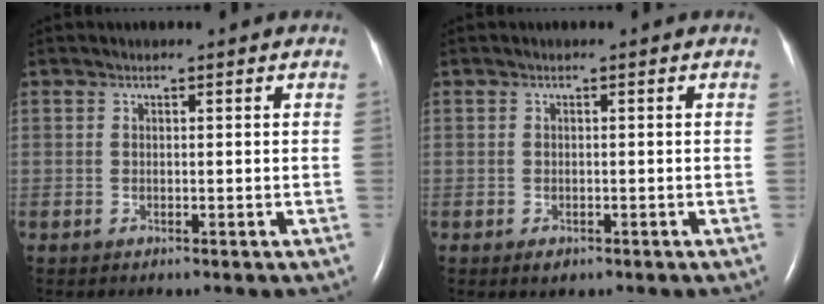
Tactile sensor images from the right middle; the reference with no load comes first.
{"total": 1.2, "force": [-0.7, 0.7, 0.7], "torque": [-0.010, 0.001, -0.004]}